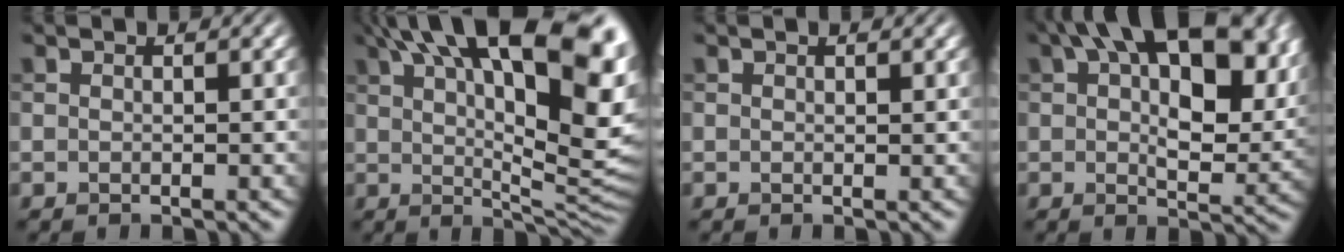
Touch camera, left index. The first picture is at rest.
{"total": 19.5, "force": [8.3, 7.4, 16.0], "torque": [-0.217, 0.044, 0.128]}
{"total": 0.7, "force": [0.5, 0.2, 0.5], "torque": [-0.006, 0.002, 0.009]}
{"total": 16.4, "force": [6.3, 8.2, 12.8], "torque": [-0.170, 0.016, 0.094]}